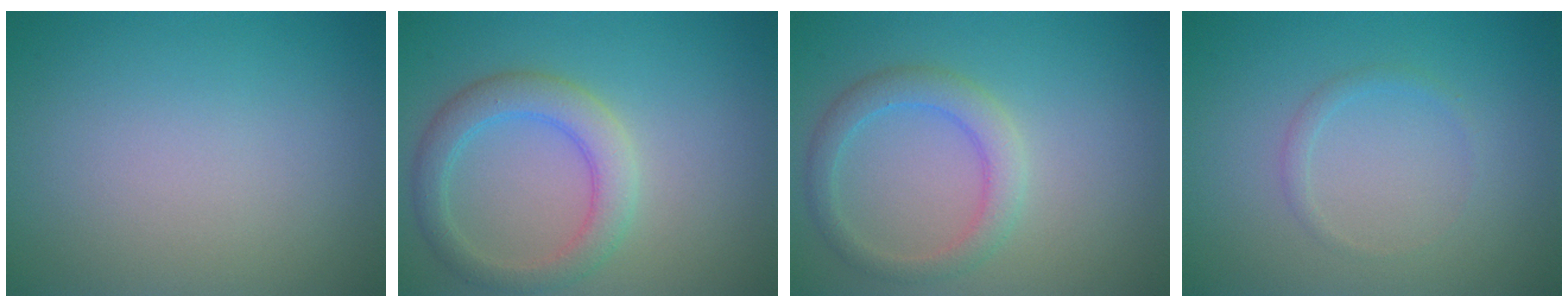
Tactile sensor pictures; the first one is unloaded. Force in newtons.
{"total": 3.9, "press": 3.8, "slide": 0.5}
{"total": 2.9, "press": 2.9, "slide": 0.1}
{"total": 0.9, "press": 0.9, "slide": 0.0}